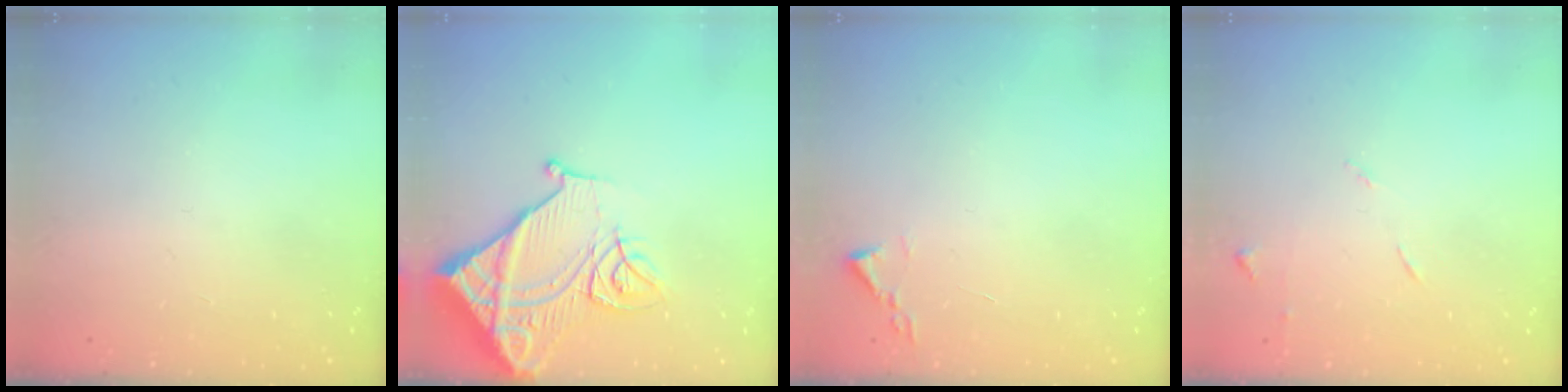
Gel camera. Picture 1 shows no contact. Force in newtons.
{"total": 16.9, "press": 16.8, "slide": 2.1}
{"total": 1.9, "press": 1.8, "slide": 0.3}
{"total": 5.3, "press": 5.2, "slide": 0.7}